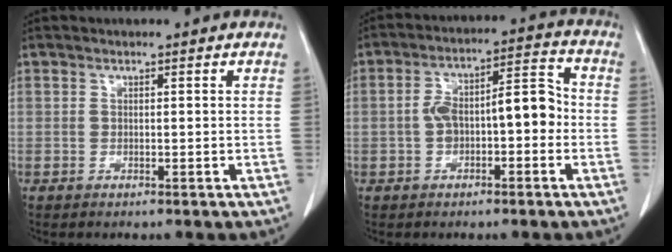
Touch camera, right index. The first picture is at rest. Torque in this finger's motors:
{"motor_torque": [0.30, -0.01, 0.18, 0.05]}